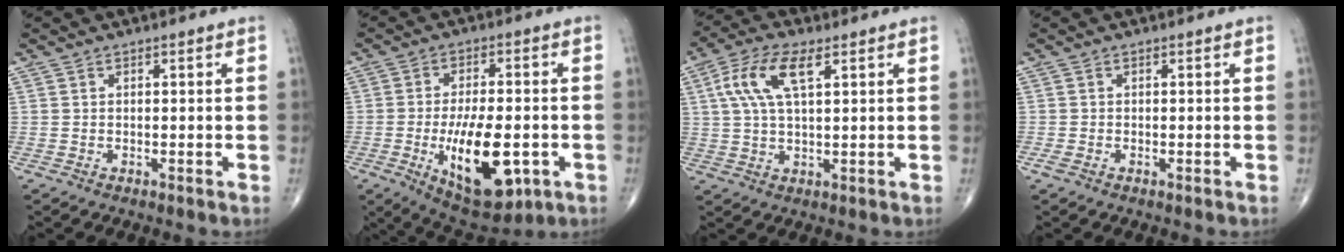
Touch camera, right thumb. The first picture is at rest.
{"total": 16.4, "force": [-4.5, 7.1, 14.1], "torque": [-0.213, 0.004, -0.053]}
{"total": 9.7, "force": [3.4, 3.8, 8.2], "torque": [-0.179, 0.011, 0.065]}
{"total": 1.1, "force": [-0.5, 0.5, 0.8], "torque": [-0.028, -0.003, -0.010]}